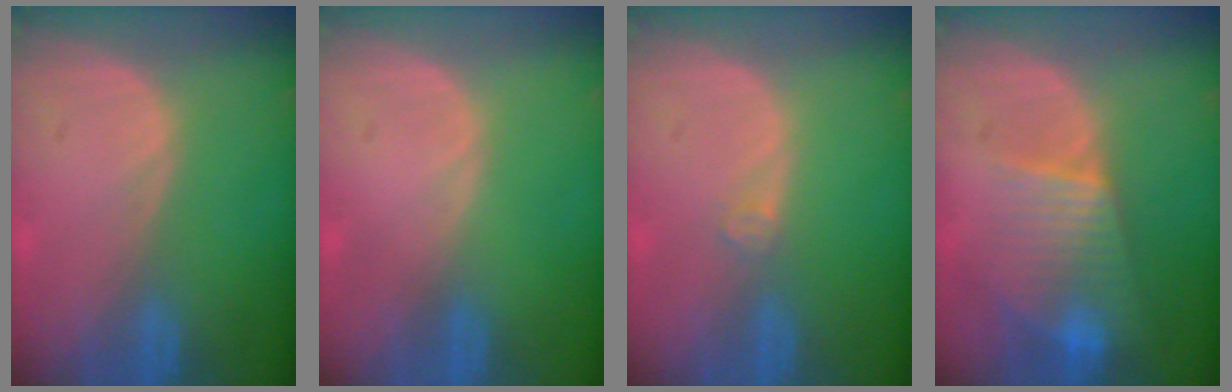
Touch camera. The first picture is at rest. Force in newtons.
{"total": 0.0}
{"total": 1.3, "press": 1.1, "slide": 0.7}
{"total": 7.5, "press": 7.0, "slide": 2.8}